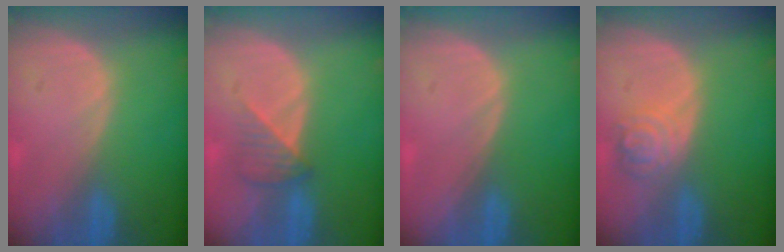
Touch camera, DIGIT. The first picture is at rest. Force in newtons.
{"total": 3.4, "press": 3.3, "slide": 0.8}
{"total": 0.0}
{"total": 4.7, "press": 4.2, "slide": 2.1}